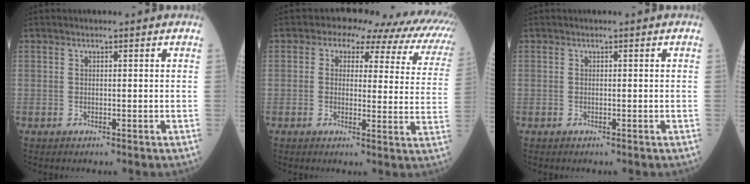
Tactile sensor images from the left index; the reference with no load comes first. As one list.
[{"total": 15.5, "force": [11.9, 7.2, 6.8], "torque": [-0.059, 0.017, 0.107]}, {"total": 0.0}]